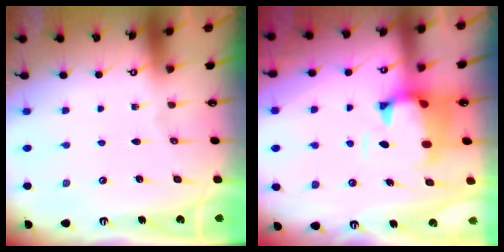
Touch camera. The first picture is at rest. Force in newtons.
{"total": 1.7, "press": 1.2, "slide": 1.2}